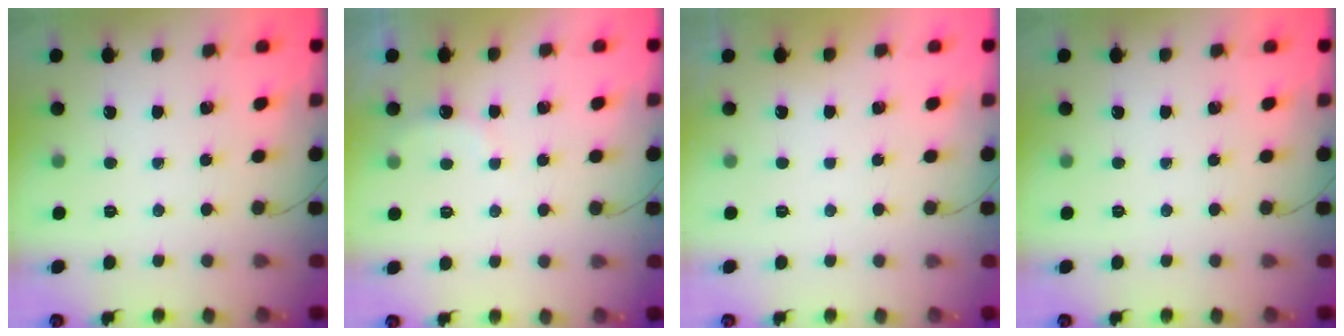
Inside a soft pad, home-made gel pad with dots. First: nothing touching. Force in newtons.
{"total": 4.0, "press": 3.9, "slide": 1.1}
{"total": 3.0, "press": 3.0, "slide": 0.1}
{"total": 0.0}